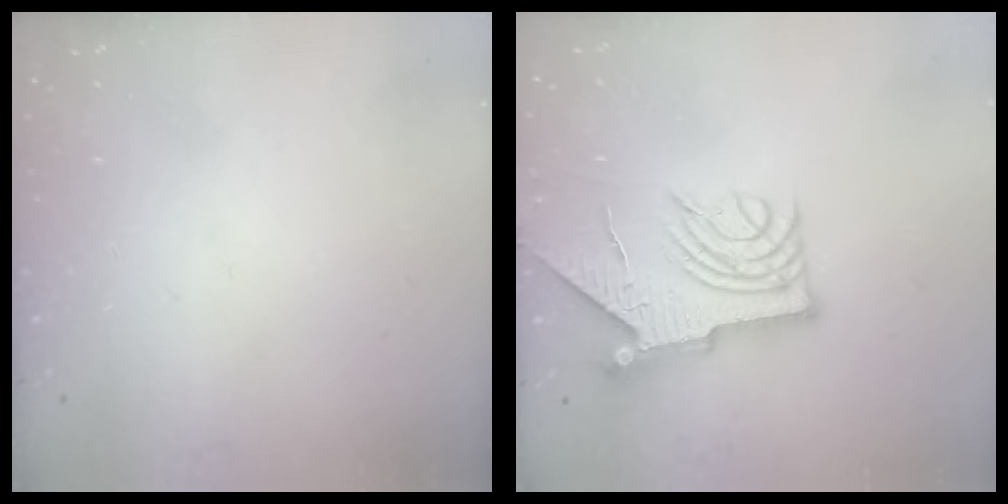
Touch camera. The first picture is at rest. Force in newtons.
{"total": 9.5, "press": 9.4, "slide": 0.9}